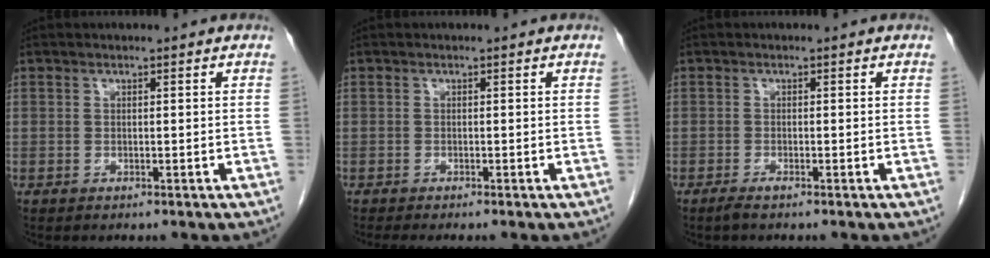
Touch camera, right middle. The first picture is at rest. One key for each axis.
{"total": 1.9, "fx": -1.6, "fy": -0.2, "fz": 1.0, "tx": -0.013, "ty": -0.002, "tz": -0.024}
{"total": 1.3, "fx": -1.0, "fy": 0.0, "fz": 0.8, "tx": -0.023, "ty": -0.004, "tz": -0.020}